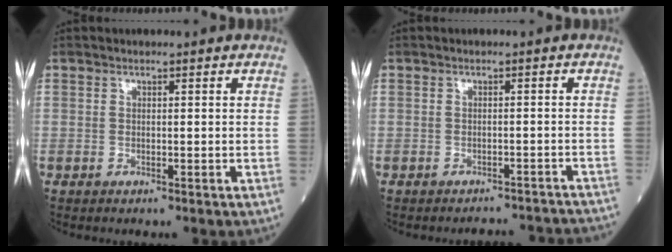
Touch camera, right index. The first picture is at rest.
{"total": 7.6, "force": [-7.5, 1.0, 0.6], "torque": [0.003, 0.008, -0.076]}